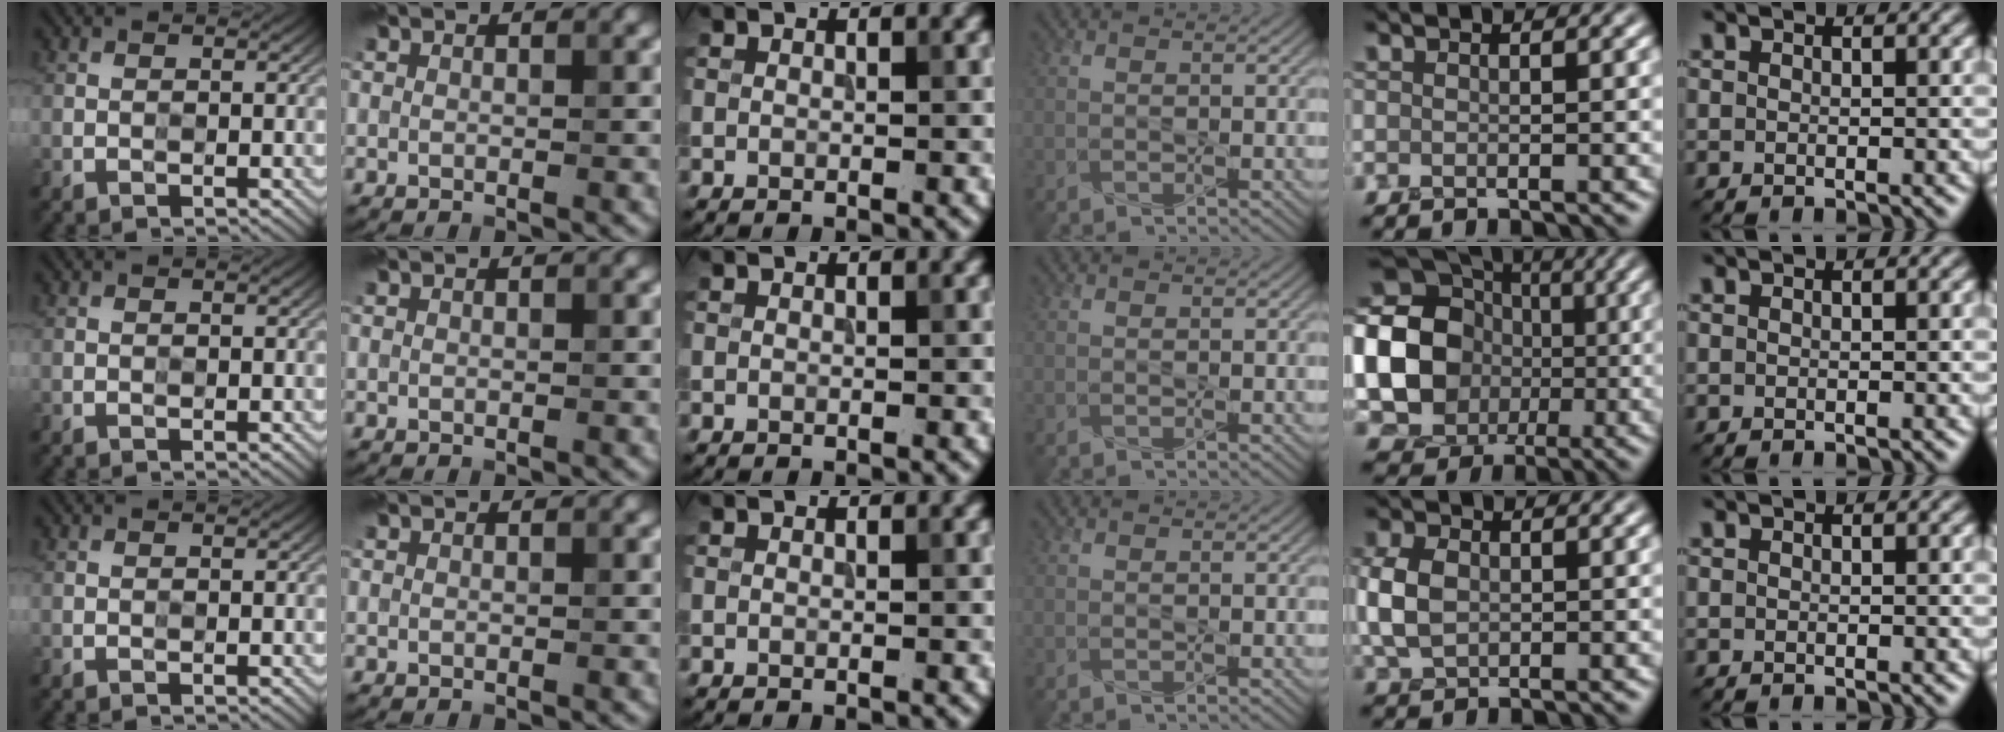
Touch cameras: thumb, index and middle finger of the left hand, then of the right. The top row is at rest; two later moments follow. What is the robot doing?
{"motion": "press", "object": "toy piano key"}